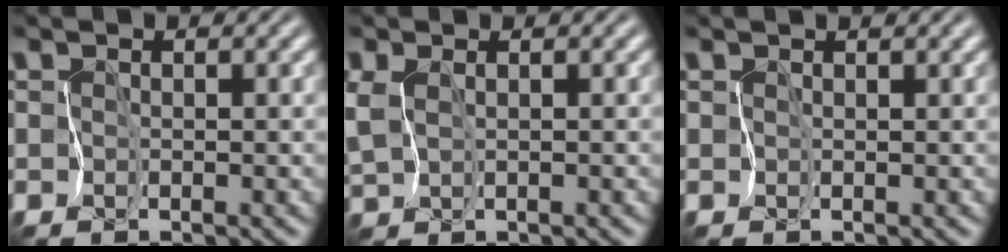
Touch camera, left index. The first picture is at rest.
{"total": 1.6, "force": [0.2, 0.9, 1.3], "torque": [-0.045, -0.006, 0.007]}
{"total": 1.0, "force": [0.9, 0.1, 0.4], "torque": [-0.006, 0.003, 0.012]}